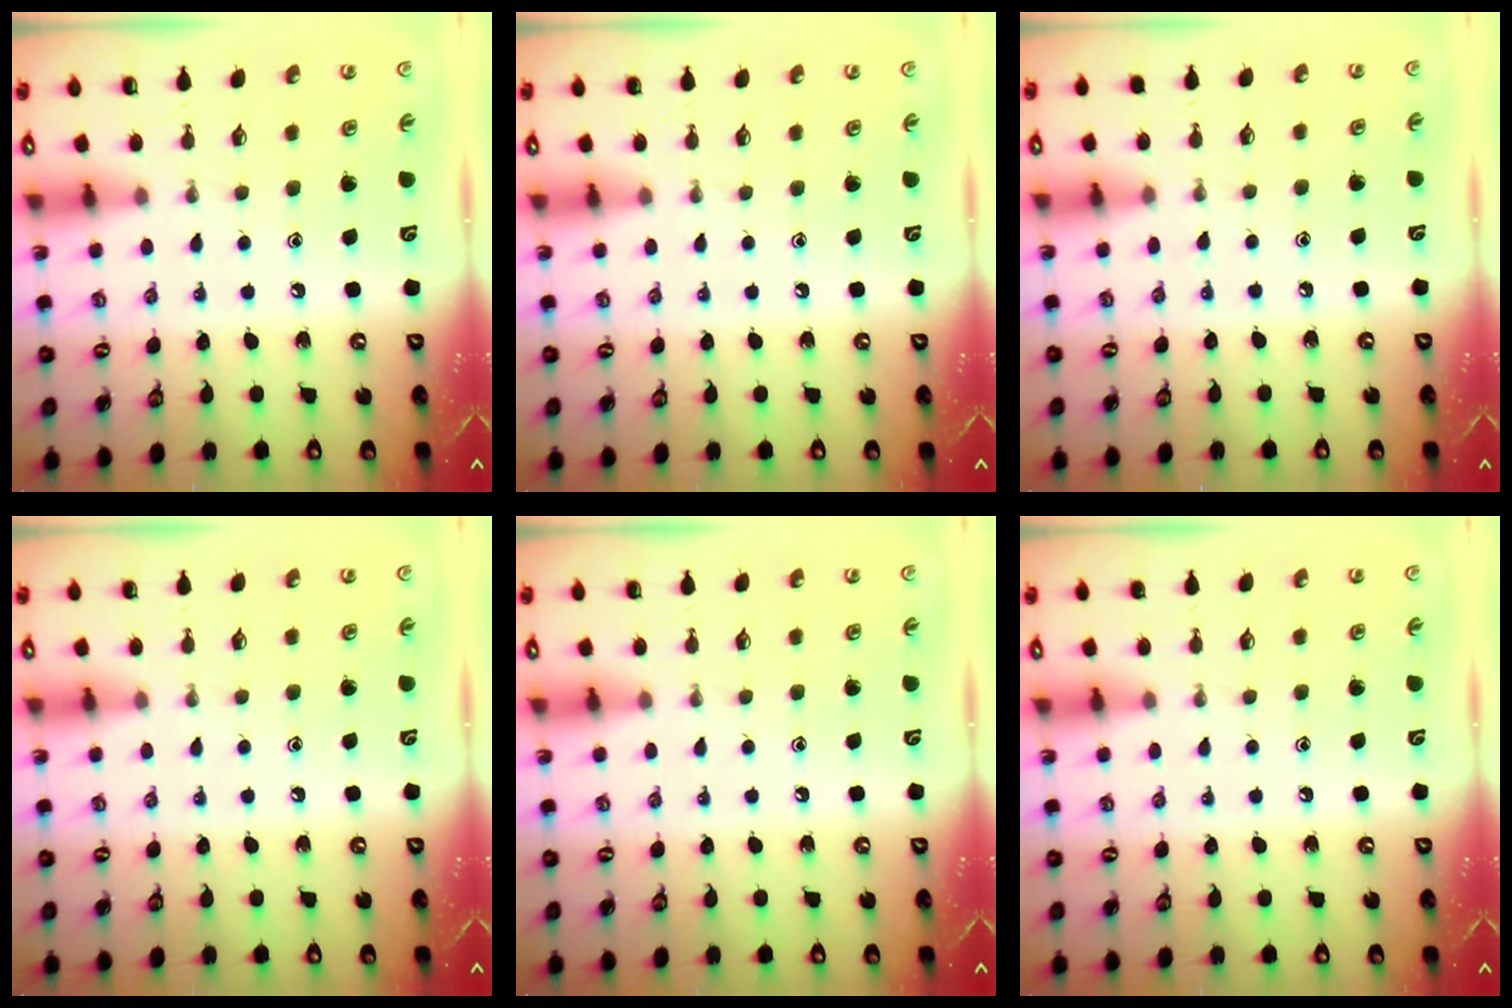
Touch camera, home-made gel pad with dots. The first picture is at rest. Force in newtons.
{"total": 0.0}
{"total": 3.5, "press": 3.4, "slide": 0.5}
{"total": 0.0}
{"total": 0.0}
{"total": 0.0}